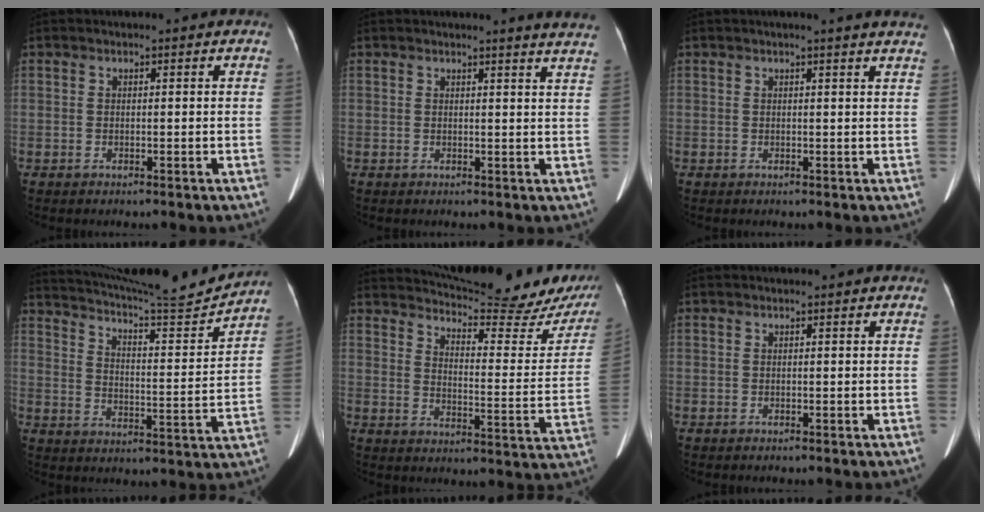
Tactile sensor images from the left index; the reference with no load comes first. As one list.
[{"total": 7.2, "force": [6.7, -0.8, 2.3], "torque": [-0.025, -0.036, 0.048]}, {"total": 6.2, "force": [5.5, -0.2, 2.8], "torque": [-0.035, 0.005, 0.042]}, {"total": 17.7, "force": [17.0, -1.4, 4.8], "torque": [-0.096, -0.057, 0.245]}, {"total": 23.7, "force": [21.8, 2.1, 8.9], "torque": [-0.126, -0.079, 0.267]}, {"total": 0.0}]